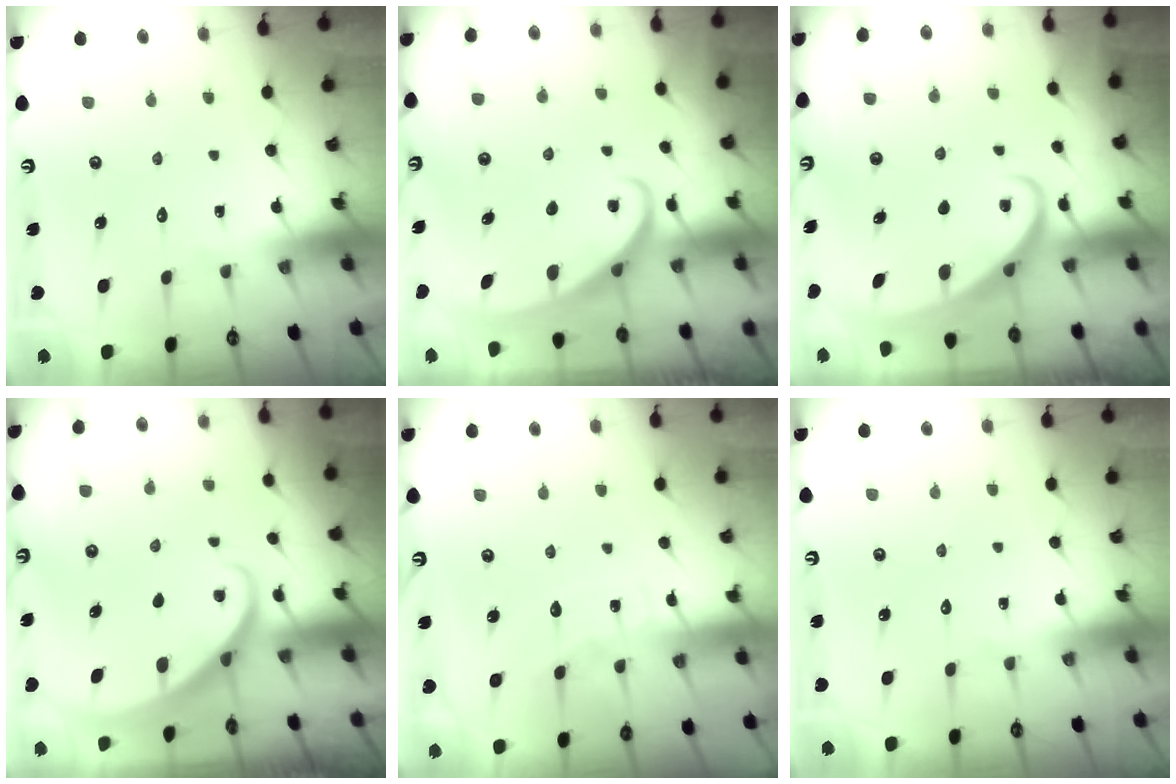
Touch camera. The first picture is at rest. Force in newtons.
{"total": 2.5, "press": 2.5, "slide": 0.4}
{"total": 2.6, "press": 2.6, "slide": 0.4}
{"total": 1.9, "press": 1.9, "slide": 0.2}
{"total": 5.0, "press": 5.0, "slide": 0.6}
{"total": 0.0}